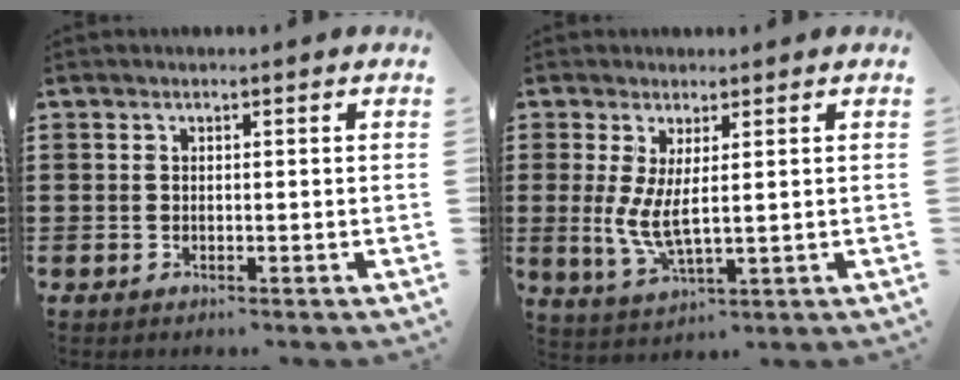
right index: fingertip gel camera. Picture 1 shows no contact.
{"total": 4.6, "force": [1.0, 1.0, 4.4], "torque": [-0.111, -0.014, 0.014]}